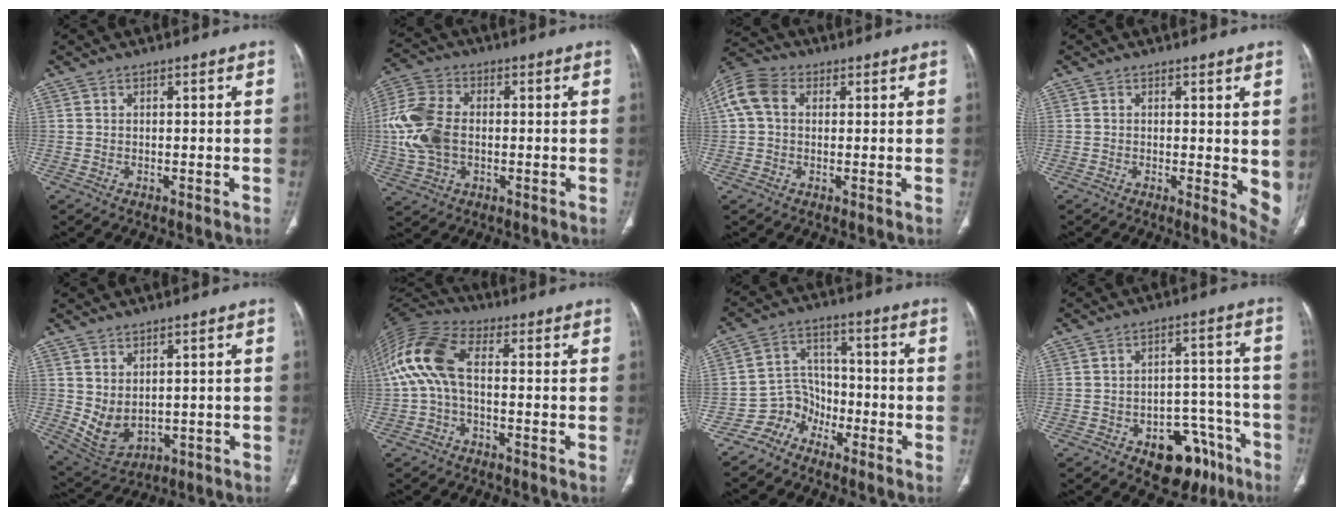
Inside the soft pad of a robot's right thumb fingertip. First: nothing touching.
{"total": 12.7, "force": [-0.4, 8.2, 9.6], "torque": [-0.214, 0.015, -0.007]}
{"total": 8.6, "force": [1.8, 6.3, 5.5], "torque": [-0.124, 0.030, 0.029]}
{"total": 6.0, "force": [0.4, 2.1, 5.7], "torque": [-0.063, -0.014, 0.004]}
{"total": 6.6, "force": [1.1, 4.3, 4.9], "torque": [-0.080, -0.013, 0.047]}
{"total": 12.4, "force": [0.0, 6.3, 10.7], "torque": [-0.236, 0.037, -0.010]}
{"total": 6.9, "force": [-4.8, 4.9, 0.2], "torque": [0.030, 0.058, -0.099]}
{"total": 12.9, "force": [-7.5, 7.8, 7.1], "torque": [-0.046, 0.064, -0.098]}